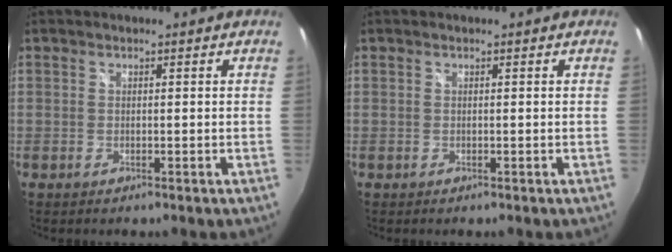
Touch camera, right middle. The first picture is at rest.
{"total": 0.0}